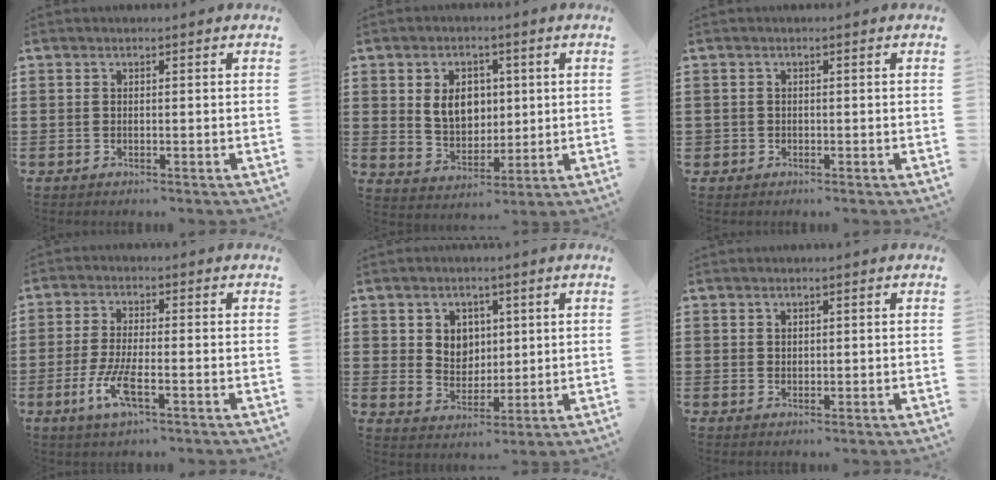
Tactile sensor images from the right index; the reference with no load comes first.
{"total": 6.4, "force": [1.2, 4.9, 4.0], "torque": [-0.078, 0.009, 0.016]}
{"total": 0.8, "force": [-0.5, 0.7, 0.1], "torque": [-0.004, 0.001, -0.012]}
{"total": 6.0, "force": [-2.5, 1.4, 5.3], "torque": [-0.127, -0.020, -0.052]}
{"total": 4.5, "force": [1.8, 4.0, 1.1], "torque": [-0.025, 0.005, 0.027]}
{"total": 0.9, "force": [0.7, 0.6, 0.1], "torque": [-0.004, 0.001, 0.014]}